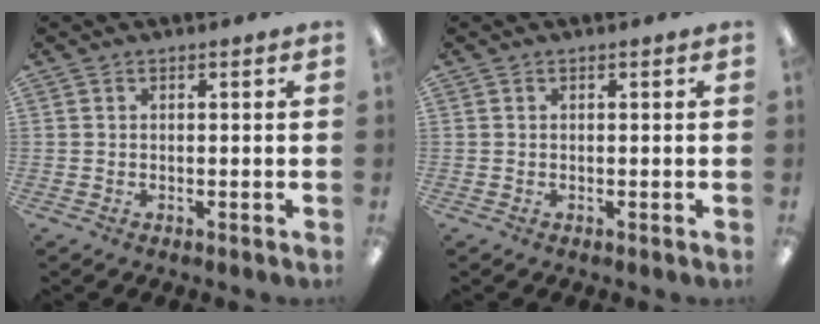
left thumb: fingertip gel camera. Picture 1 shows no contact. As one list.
[{"total": 0.0}]